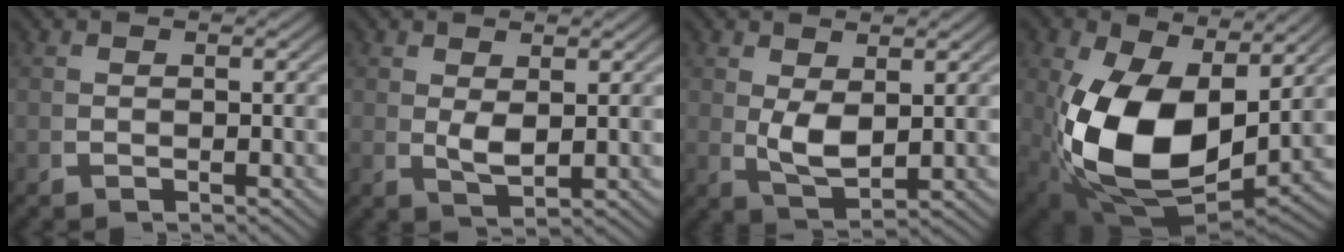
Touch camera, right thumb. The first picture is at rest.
{"total": 2.3, "force": [0.9, 0.9, 2.0], "torque": [-0.039, -0.006, 0.025]}
{"total": 4.0, "force": [0.8, 2.0, 3.3], "torque": [-0.074, -0.015, 0.028]}
{"total": 14.0, "force": [-0.3, 8.2, 11.3], "torque": [-0.260, -0.067, 0.034]}